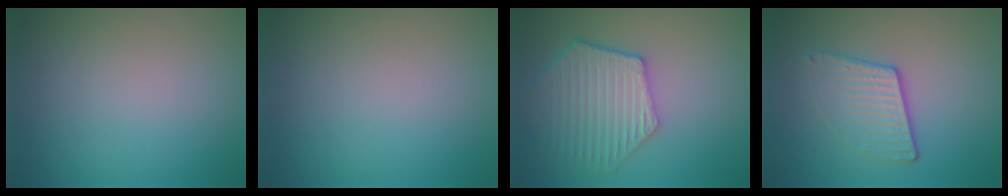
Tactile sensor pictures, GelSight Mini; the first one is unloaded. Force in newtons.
{"total": 0.0}
{"total": 5.4, "press": 4.9, "slide": 2.3}
{"total": 3.7, "press": 2.5, "slide": 2.7}